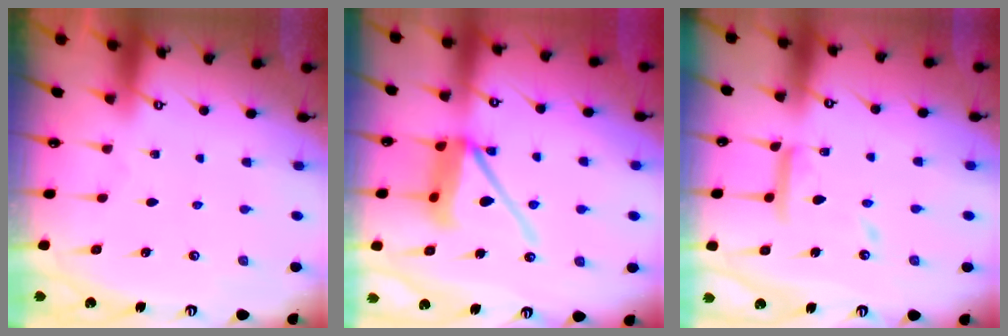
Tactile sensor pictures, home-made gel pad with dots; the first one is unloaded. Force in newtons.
{"total": 13.6, "press": 13.5, "slide": 1.7}
{"total": 13.0, "press": 12.9, "slide": 1.1}